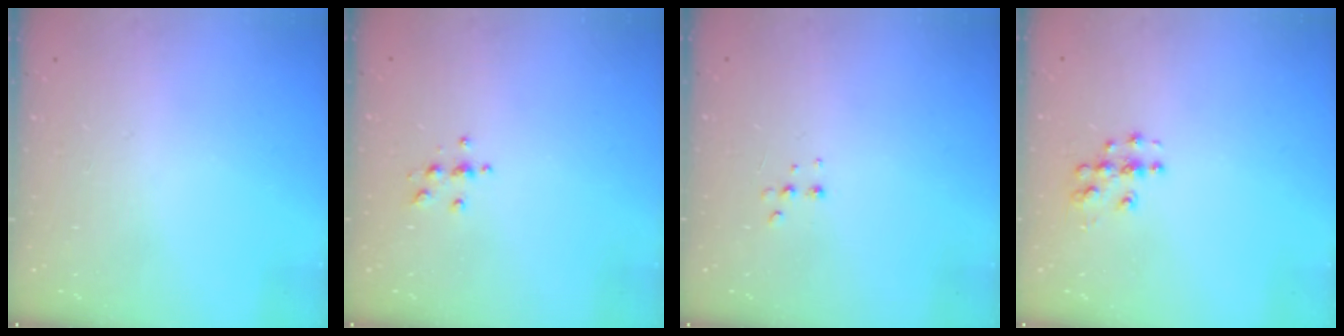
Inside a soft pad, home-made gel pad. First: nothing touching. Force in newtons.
{"total": 3.8, "press": 3.7, "slide": 0.5}
{"total": 3.4, "press": 3.3, "slide": 0.8}
{"total": 6.1, "press": 6.1, "slide": 0.3}